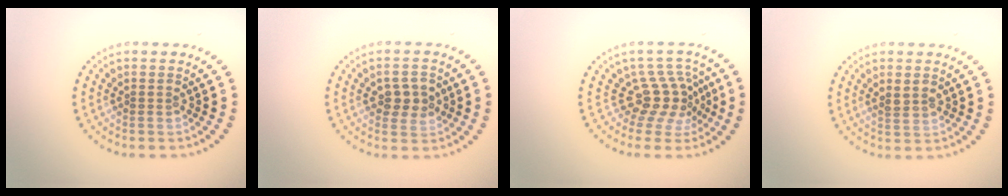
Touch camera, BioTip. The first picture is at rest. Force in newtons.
{"total": 2.8, "press": 2.8, "slide": 0.3}
{"total": 3.7, "press": 2.7, "slide": 2.5}
{"total": 1.7, "press": 1.6, "slide": 0.3}